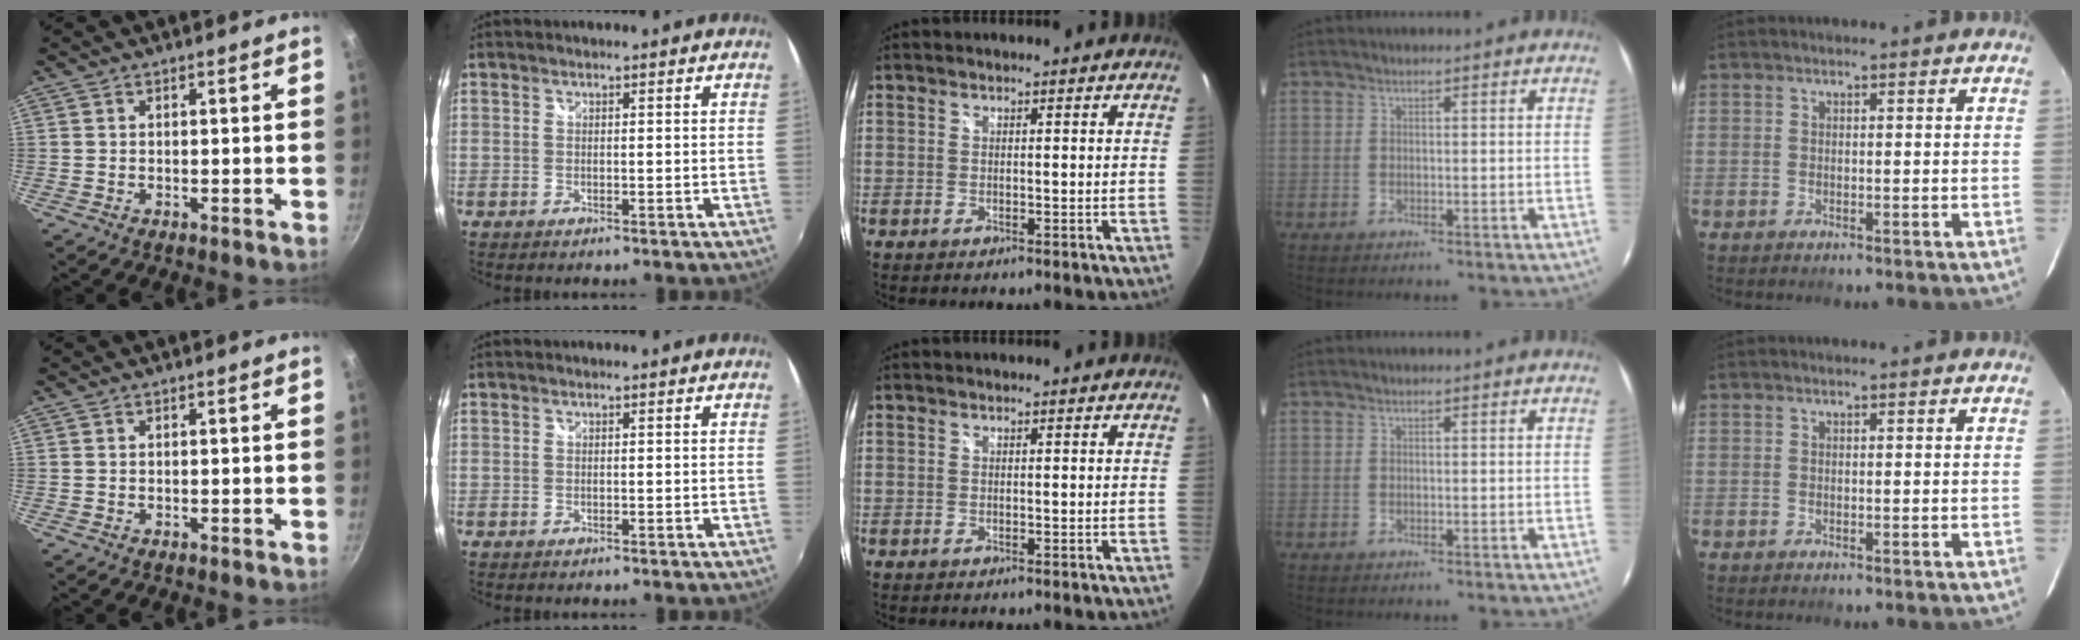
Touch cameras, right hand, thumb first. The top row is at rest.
{}